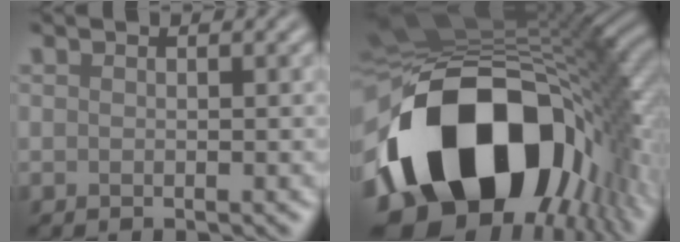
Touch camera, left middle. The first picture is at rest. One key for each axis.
{"total": 18.5, "fx": -5.5, "fy": 11.8, "fz": 13.1, "tx": -0.239, "ty": -0.029, "tz": -0.075}